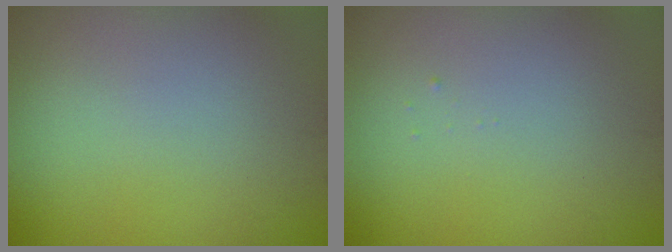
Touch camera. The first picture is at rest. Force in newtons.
{"total": 0.0}